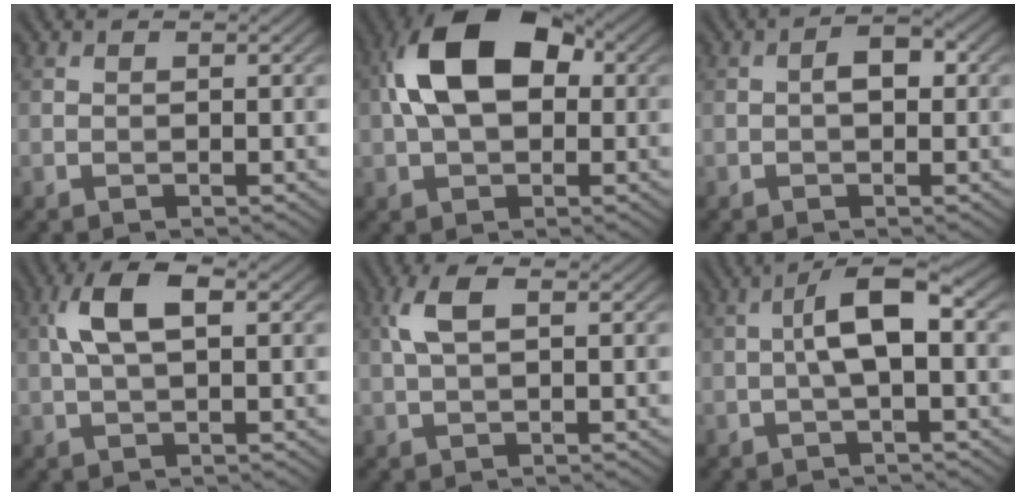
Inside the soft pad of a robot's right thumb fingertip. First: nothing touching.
{"total": 12.4, "force": [1.9, 7.6, 9.6], "torque": [-0.189, 0.020, 0.022]}
{"total": 2.5, "force": [0.0, 1.5, 2.1], "torque": [-0.030, 0.003, -0.004]}
{"total": 6.2, "force": [1.3, 2.6, 5.5], "torque": [-0.119, 0.014, 0.020]}
{"total": 3.9, "force": [1.0, 1.6, 3.4], "torque": [-0.083, 0.011, 0.017]}
{"total": 6.0, "force": [-0.2, 1.7, 5.7], "torque": [-0.105, 0.017, -0.009]}